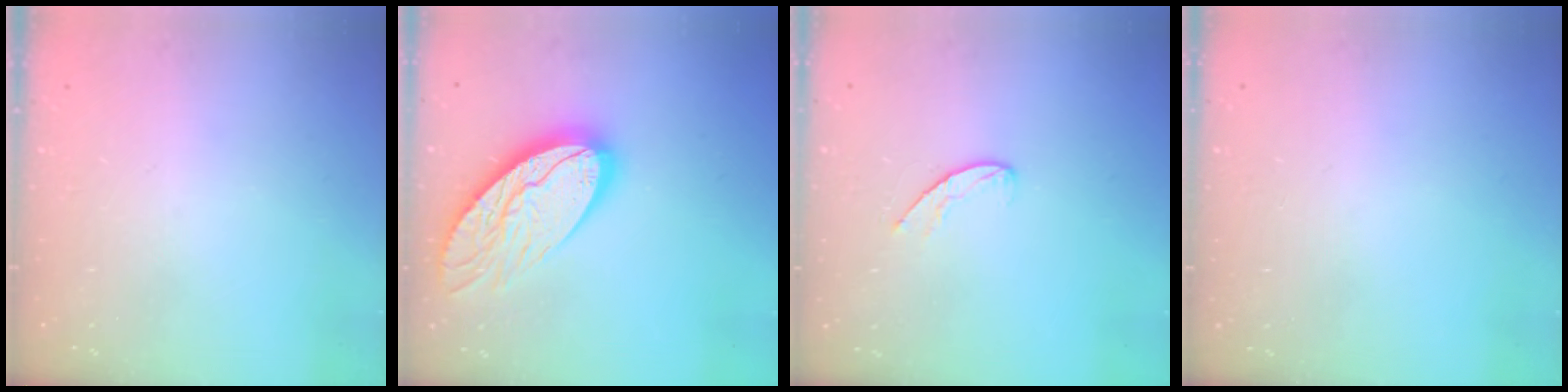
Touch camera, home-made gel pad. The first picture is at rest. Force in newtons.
{"total": 18.6, "press": 18.6, "slide": 1.6}
{"total": 5.5, "press": 5.5, "slide": 0.5}
{"total": 0.0}